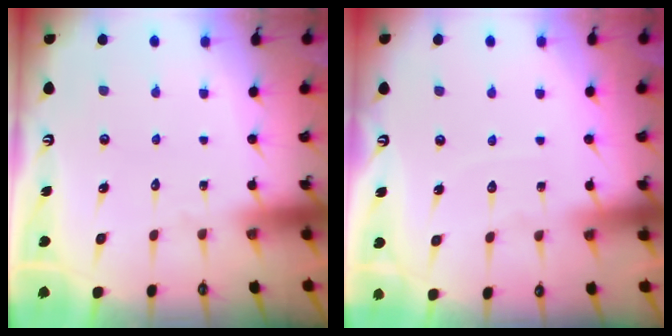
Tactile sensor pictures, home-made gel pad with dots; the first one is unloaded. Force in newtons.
{"total": 4.0, "press": 4.0, "slide": 0.6}